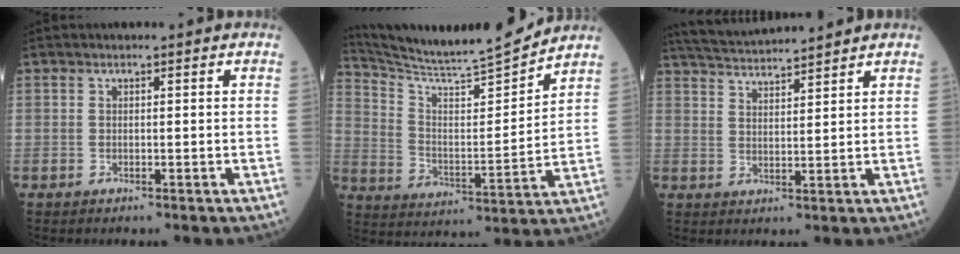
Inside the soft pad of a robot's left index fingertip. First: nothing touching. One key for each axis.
{"total": 15.8, "fx": 15.1, "fy": -1.0, "fz": 4.7, "tx": -0.097, "ty": -0.023, "tz": 0.251}
{"total": 9.4, "fx": 9.0, "fy": -0.2, "fz": 2.9, "tx": -0.065, "ty": 0.028, "tz": 0.155}